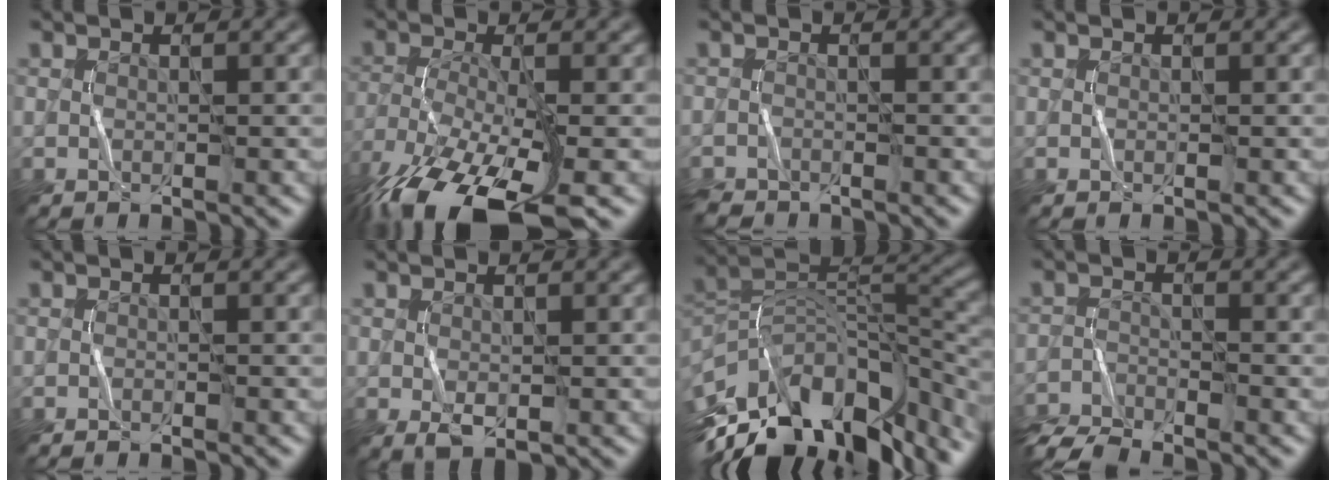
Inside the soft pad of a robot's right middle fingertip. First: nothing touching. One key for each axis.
{"total": 12.1, "fx": -8.2, "fy": 3.6, "fz": 8.1, "tx": -0.172, "ty": -0.025, "tz": -0.147}
{"total": 1.9, "fx": -1.9, "fy": 0.4, "fz": 0.2, "tx": -0.001, "ty": -0.004, "tz": -0.040}
{"total": 0.0}
{"total": 1.1, "fx": -1.1, "fy": 0.0, "fz": 0.3, "tx": -0.005, "ty": -0.001, "tz": -0.021}
{"total": 1.7, "fx": -0.4, "fy": 0.9, "fz": 1.3, "tx": -0.029, "ty": -0.007, "tz": -0.003}
{"total": 14.7, "fx": -8.7, "fy": 7.4, "fz": 9.3, "tx": -0.191, "ty": 0.007, "tz": -0.141}
{"total": 4.7, "fx": -4.5, "fy": 0.5, "fz": 1.2, "tx": -0.030, "ty": -0.015, "tz": -0.090}